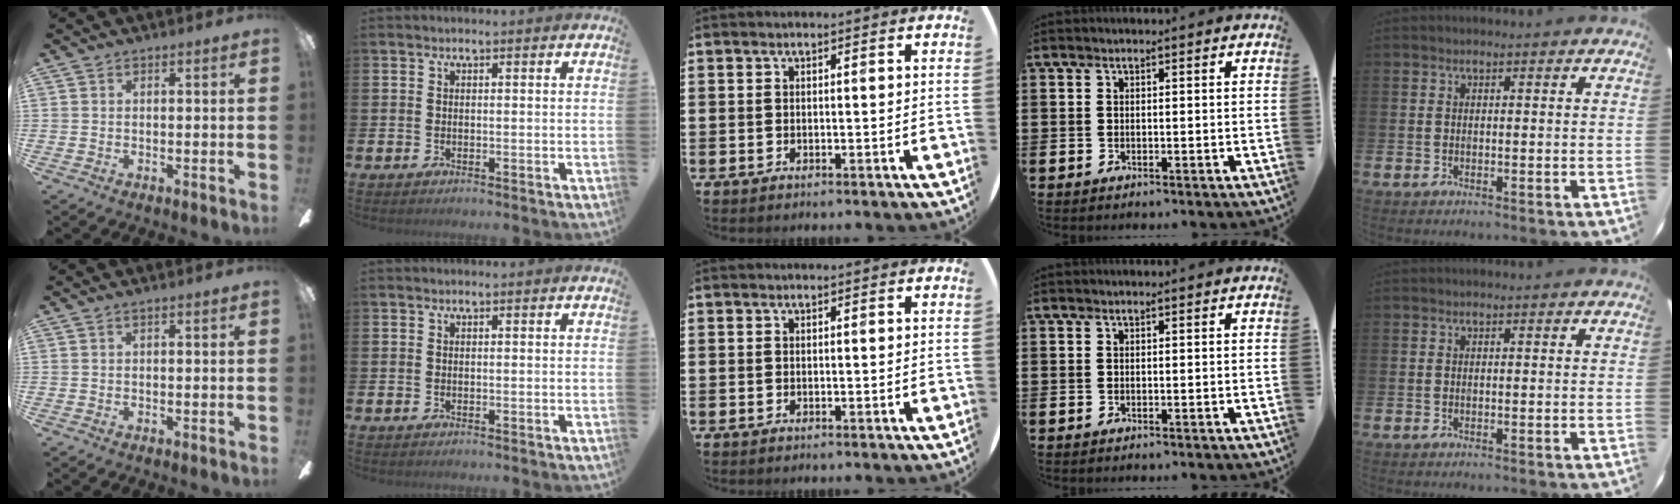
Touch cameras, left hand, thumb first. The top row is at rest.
{}